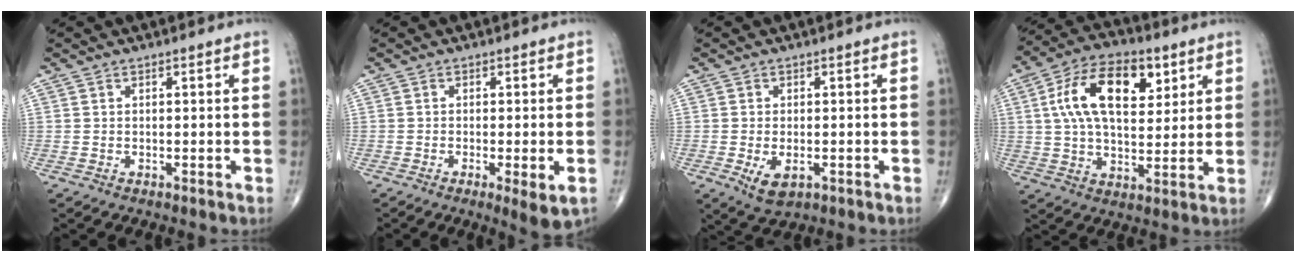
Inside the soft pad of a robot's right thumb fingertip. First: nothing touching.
{"total": 4.5, "force": [-1.6, 0.8, 4.2], "torque": [-0.067, -0.014, -0.026]}
{"total": 4.7, "force": [-1.5, 2.5, 3.7], "torque": [-0.063, -0.009, -0.016]}
{"total": 16.7, "force": [5.5, 9.0, 13.0], "torque": [-0.206, -0.001, 0.093]}